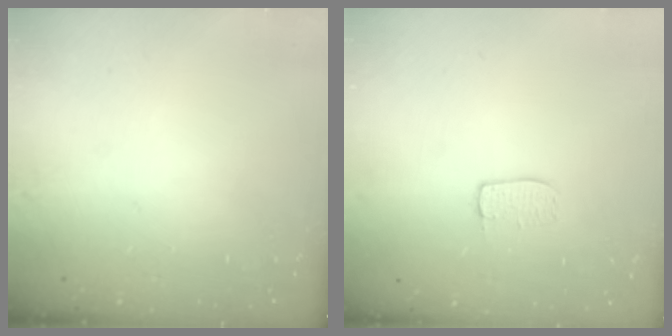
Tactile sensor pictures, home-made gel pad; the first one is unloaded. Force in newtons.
{"total": 5.2, "press": 5.2, "slide": 0.3}